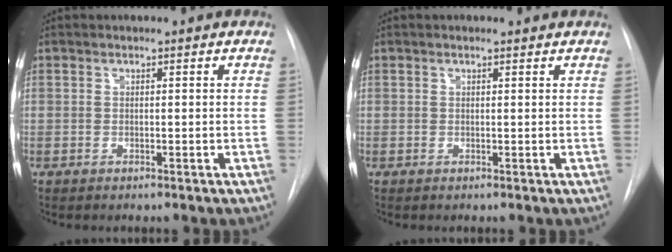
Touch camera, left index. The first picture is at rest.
{"total": 0.0}